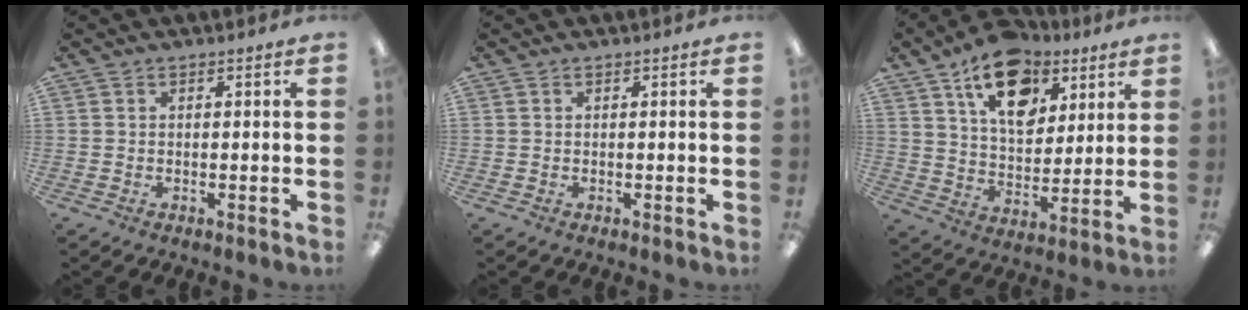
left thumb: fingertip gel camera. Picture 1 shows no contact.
{"total": 0.0}
{"total": 16.8, "force": [9.9, 10.2, 9.0], "torque": [-0.132, -0.043, 0.175]}